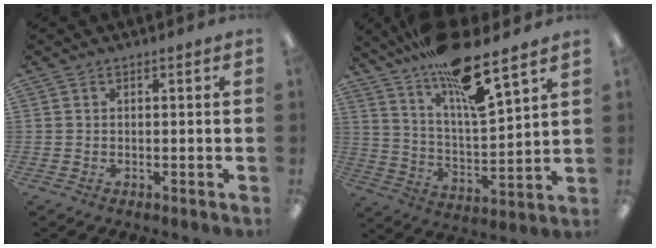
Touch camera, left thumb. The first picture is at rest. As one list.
[{"total": 17.0, "force": [13.2, 2.7, 10.4], "torque": [-0.186, -0.087, 0.221]}]